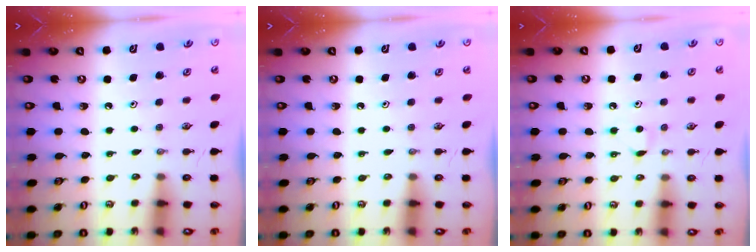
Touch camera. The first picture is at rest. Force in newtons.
{"total": 0.0}
{"total": 3.2, "press": 3.2, "slide": 0.5}